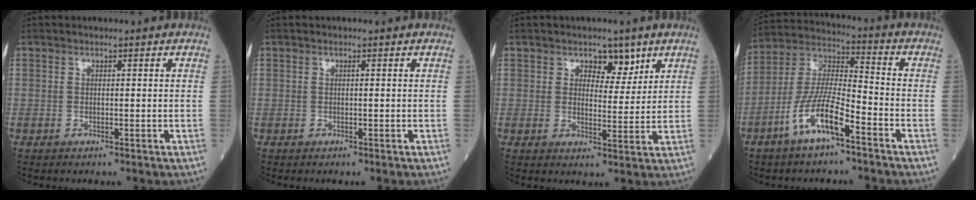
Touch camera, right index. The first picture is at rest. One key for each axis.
{"total": 0.0}
{"total": 4.2, "fx": 2.7, "fy": 2.3, "fz": 2.3, "tx": -0.022, "ty": -0.002, "tz": 0.040}
{"total": 11.0, "fx": -6.0, "fy": 2.0, "fz": 9.1, "tx": -0.191, "ty": -0.002, "tz": -0.119}